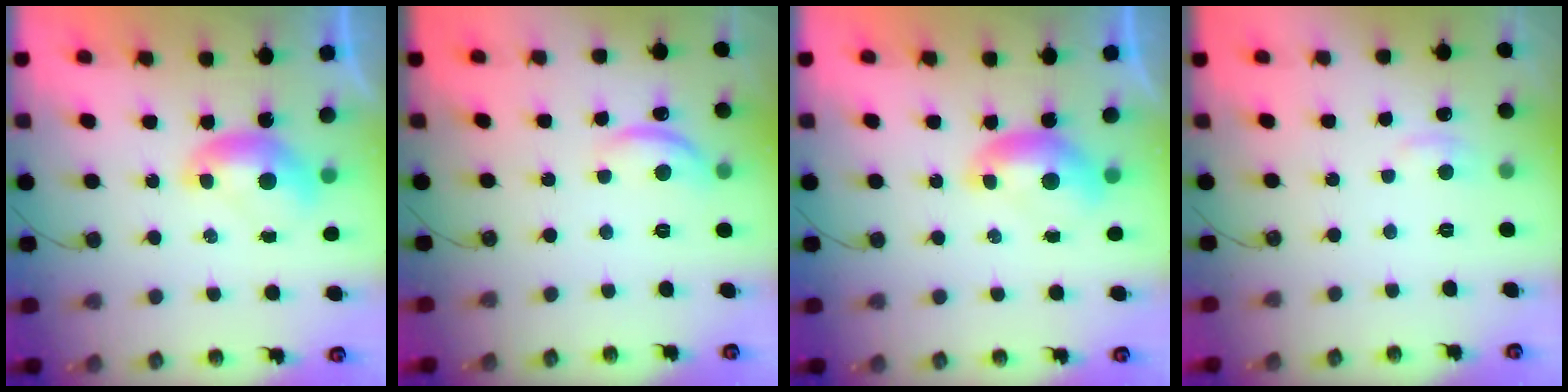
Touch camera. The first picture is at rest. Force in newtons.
{"total": 5.8, "press": 5.8, "slide": 0.6}
{"total": 0.0}
{"total": 1.5, "press": 1.4, "slide": 0.7}